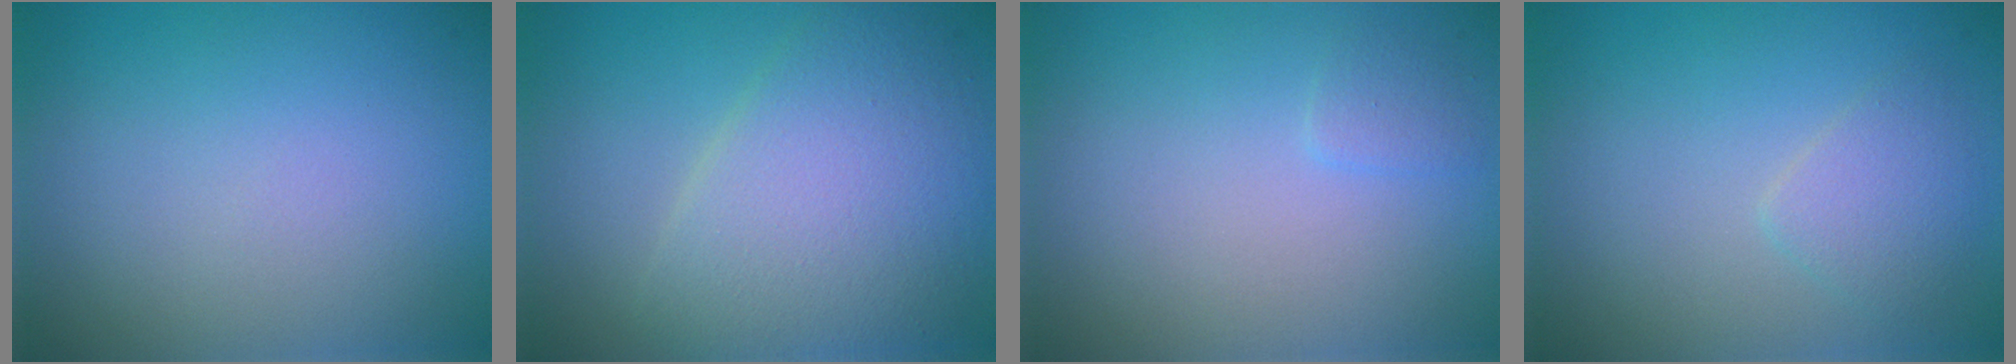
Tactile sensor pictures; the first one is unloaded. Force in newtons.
{"total": 6.7, "press": 6.7, "slide": 0.3}
{"total": 0.7, "press": 0.7, "slide": 0.1}
{"total": 1.8, "press": 1.8, "slide": 0.0}